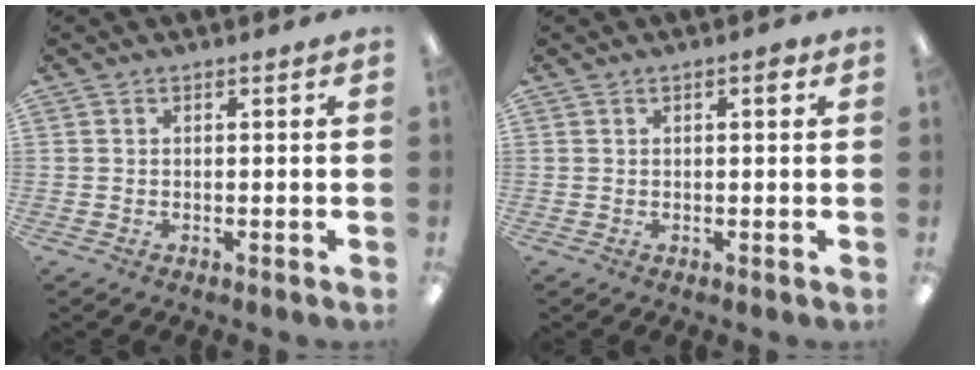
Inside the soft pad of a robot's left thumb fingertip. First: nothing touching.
{"total": 1.4, "force": [0.6, 0.5, 1.2], "torque": [-0.017, 0.001, 0.008]}